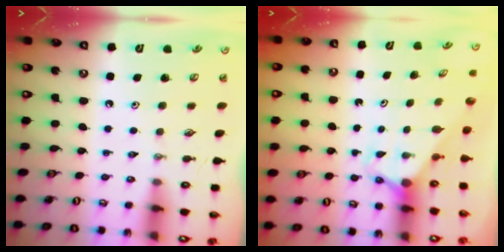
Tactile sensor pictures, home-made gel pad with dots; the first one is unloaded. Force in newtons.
{"total": 2.9, "press": 2.9, "slide": 0.0}